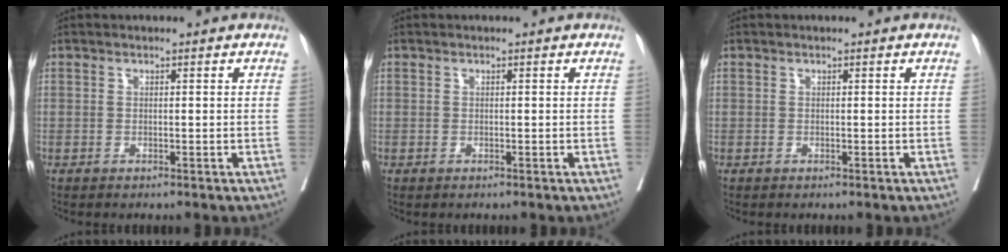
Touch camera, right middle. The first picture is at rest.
{"total": 0.0}
{"total": 0.0}